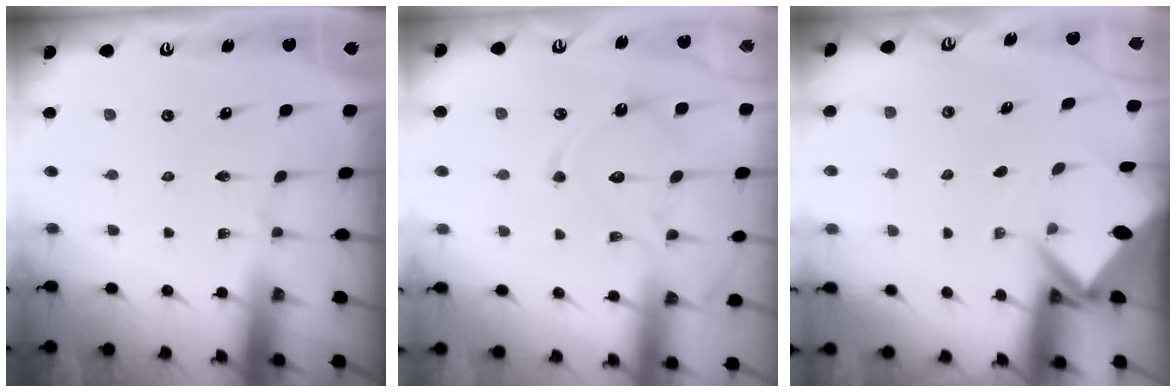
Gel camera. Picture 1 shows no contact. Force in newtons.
{"total": 13.8, "press": 13.8, "slide": 1.2}
{"total": 3.4, "press": 3.4, "slide": 0.3}